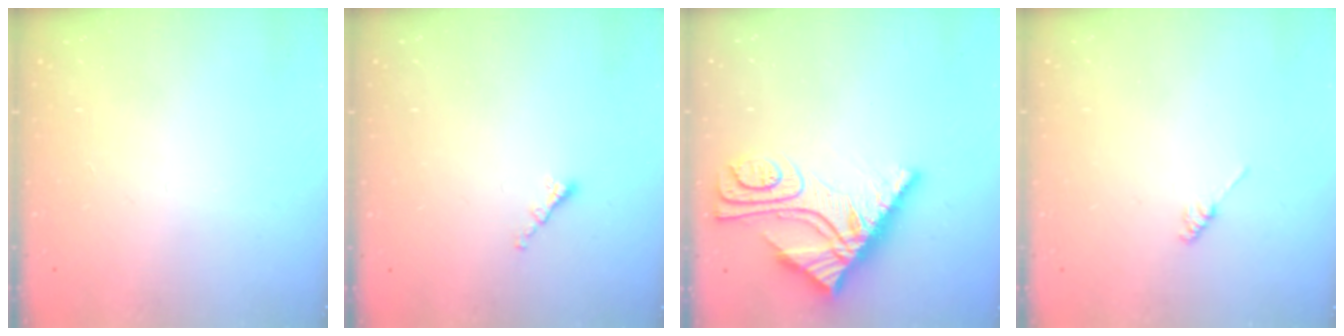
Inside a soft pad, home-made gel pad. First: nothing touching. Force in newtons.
{"total": 1.3, "press": 1.2, "slide": 0.6}
{"total": 13.2, "press": 13.1, "slide": 1.5}
{"total": 1.2, "press": 1.1, "slide": 0.3}